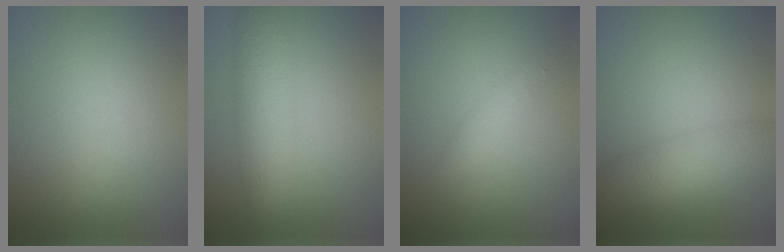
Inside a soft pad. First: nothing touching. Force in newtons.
{"total": 4.9, "press": 4.9, "slide": 0.2}
{"total": 1.6, "press": 1.6, "slide": 0.1}
{"total": 4.5, "press": 4.5, "slide": 0.2}